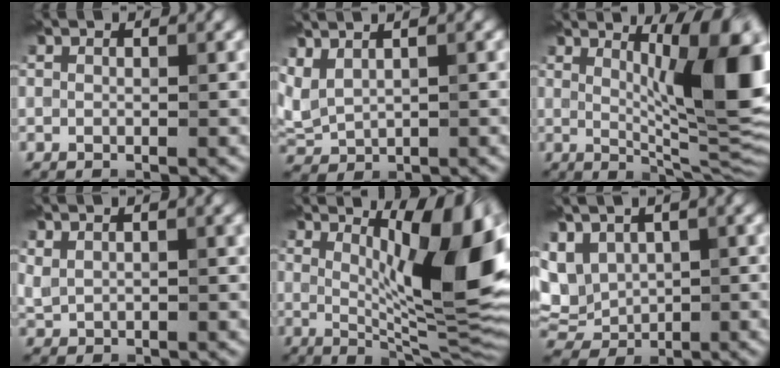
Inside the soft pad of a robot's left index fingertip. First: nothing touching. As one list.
[{"total": 2.2, "force": [1.4, 1.3, 1.2], "torque": [-0.045, 0.010, 0.044]}, {"total": 10.9, "force": [2.8, 2.8, 10.2], "torque": [-0.128, -0.004, 0.058]}, {"total": 1.6, "force": [1.0, 0.9, 0.9], "torque": [-0.033, 0.007, 0.037]}, {"total": 11.9, "force": [3.0, 3.4, 10.9], "torque": [-0.141, -0.002, 0.062]}, {"total": 6.2, "force": [1.7, 4.6, 3.8], "torque": [-0.106, 0.015, 0.045]}]